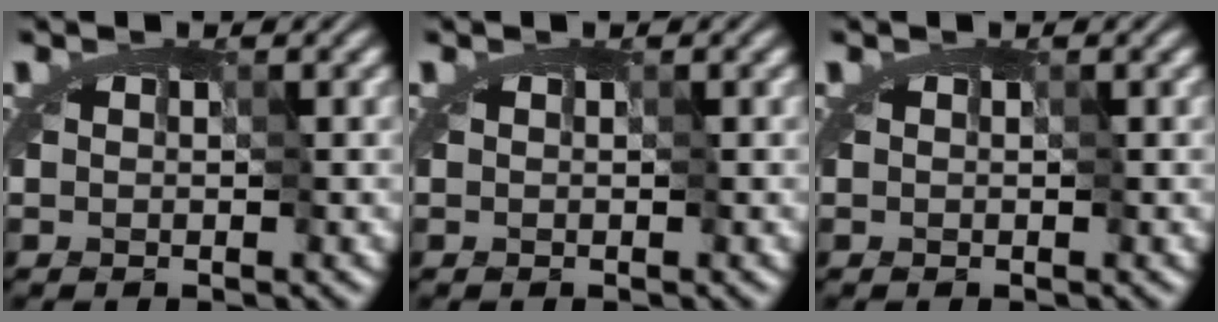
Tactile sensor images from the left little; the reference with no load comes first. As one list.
[{"total": 0.0}, {"total": 0.0}]